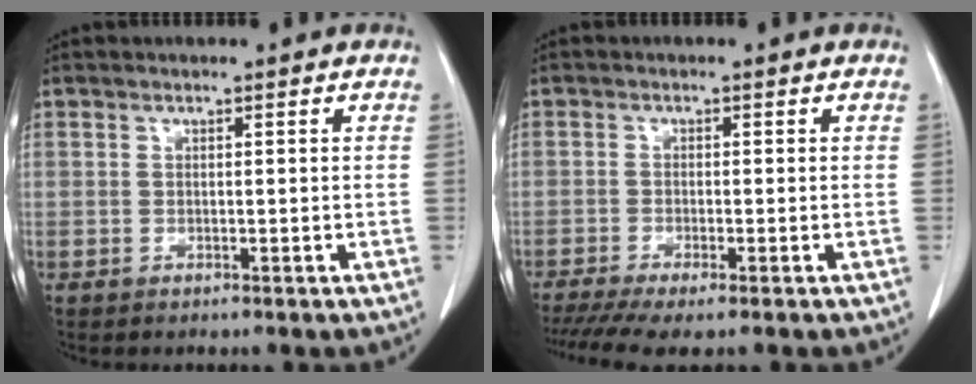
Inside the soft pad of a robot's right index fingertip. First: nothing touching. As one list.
[{"total": 6.4, "force": [-4.7, 0.7, 4.3], "torque": [-0.068, -0.010, -0.079]}]